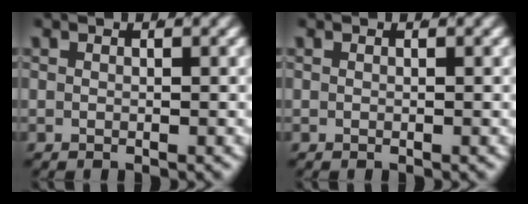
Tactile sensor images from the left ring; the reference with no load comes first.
{"total": 1.2, "force": [-0.2, -1.1, -0.3], "torque": [0.012, -0.013, 0.008]}